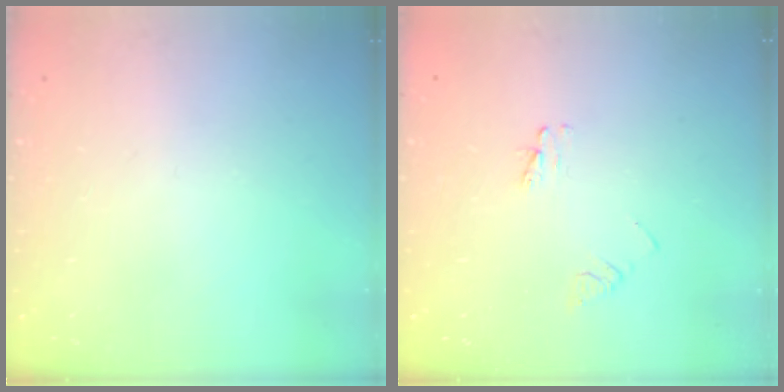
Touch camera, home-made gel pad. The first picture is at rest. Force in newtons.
{"total": 2.9, "press": 2.9, "slide": 0.3}